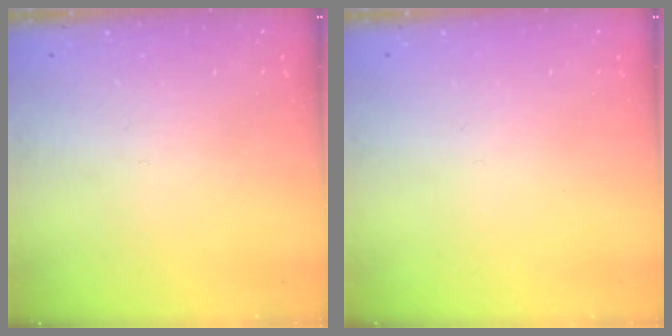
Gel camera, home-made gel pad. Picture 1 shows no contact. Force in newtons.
{"total": 0.0}